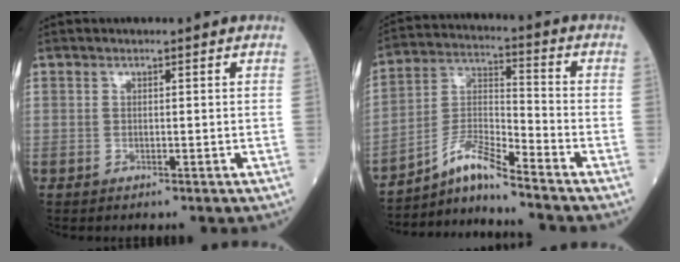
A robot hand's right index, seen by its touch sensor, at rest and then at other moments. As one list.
[{"total": 7.7, "force": [-6.7, -0.5, 3.8], "torque": [-0.087, 0.002, -0.122]}]